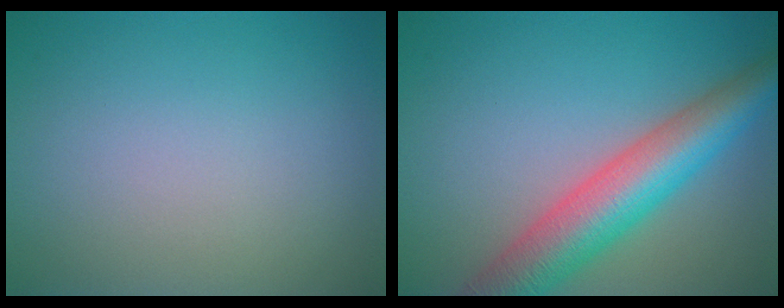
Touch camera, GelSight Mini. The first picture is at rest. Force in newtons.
{"total": 8.0, "press": 8.0, "slide": 0.3}